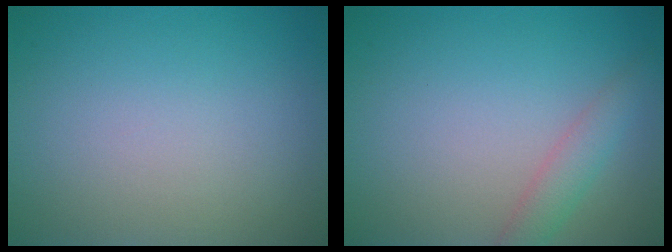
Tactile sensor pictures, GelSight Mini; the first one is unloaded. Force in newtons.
{"total": 2.1, "press": 2.1, "slide": 0.1}